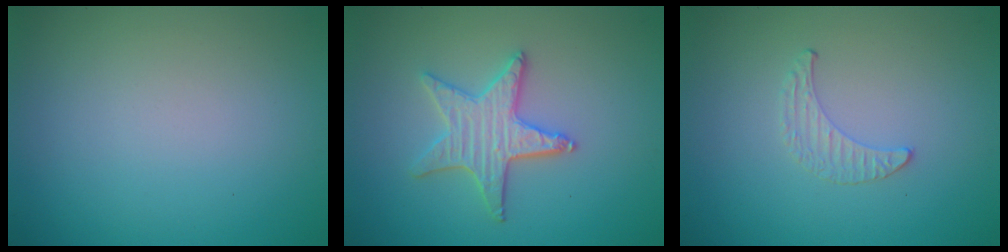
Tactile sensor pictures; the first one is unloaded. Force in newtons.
{"total": 3.6, "press": 3.4, "slide": 1.2}
{"total": 0.5, "press": 0.5, "slide": 0.2}